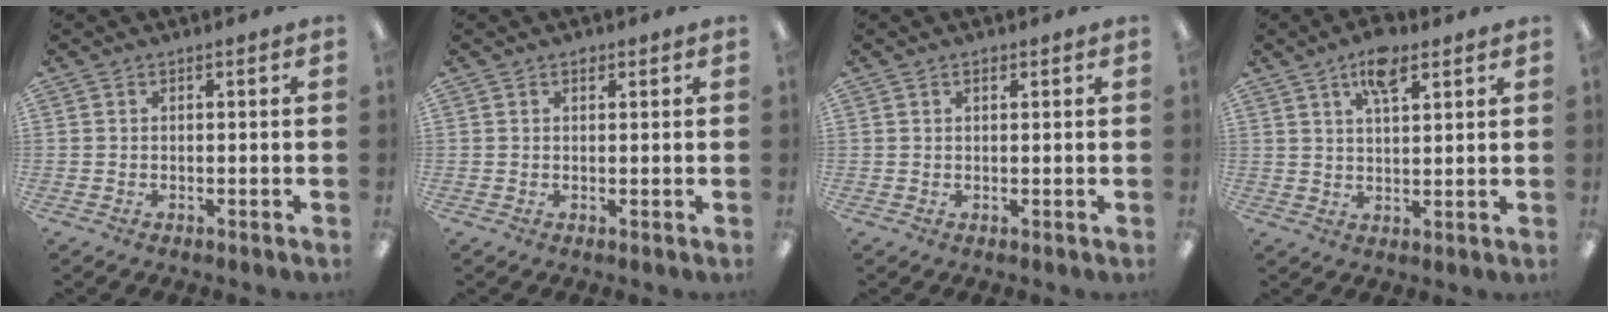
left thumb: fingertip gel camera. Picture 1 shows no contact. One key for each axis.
{"total": 1.0, "fx": 0.7, "fy": 0.6, "fz": 0.4, "tx": -0.002, "ty": -0.003, "tz": 0.010}
{"total": 0.9, "fx": 0.6, "fy": 0.4, "fz": 0.5, "tx": -0.010, "ty": 0.001, "tz": 0.011}
{"total": 7.8, "fx": 5.0, "fy": 3.0, "fz": 5.2, "tx": -0.089, "ty": -0.013, "tz": 0.084}